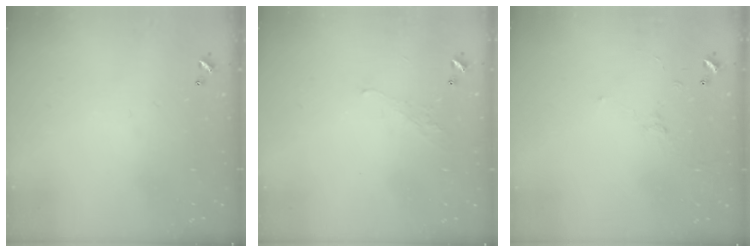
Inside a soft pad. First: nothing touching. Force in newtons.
{"total": 0.5, "press": 0.1, "slide": 0.5}
{"total": 1.3, "press": 1.3, "slide": 0.3}